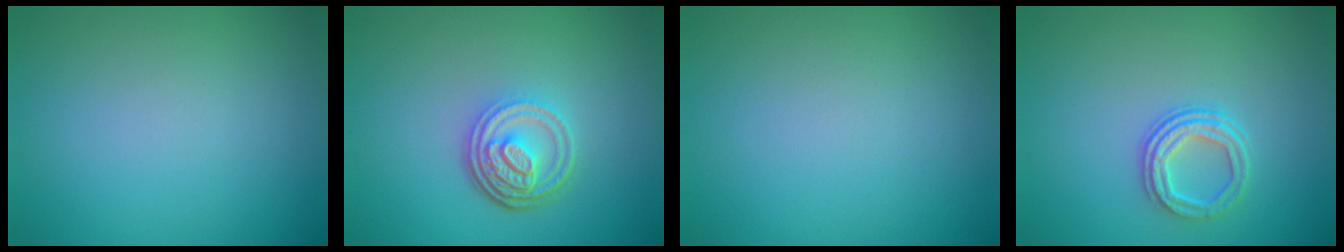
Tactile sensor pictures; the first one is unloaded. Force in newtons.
{"total": 4.8, "press": 3.4, "slide": 3.3}
{"total": 0.0}
{"total": 3.0, "press": 2.4, "slide": 1.7}